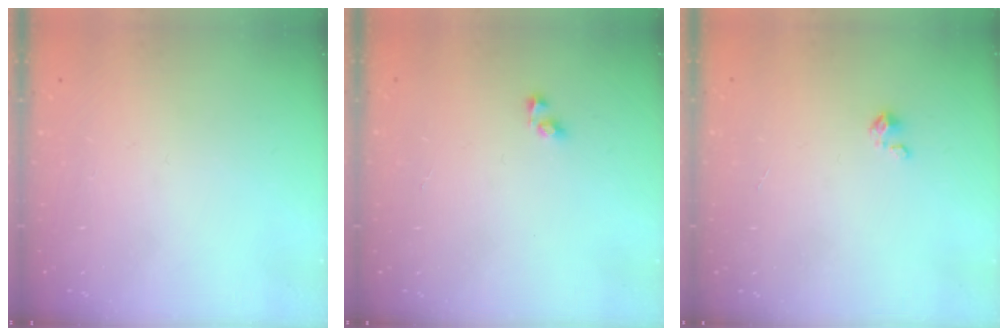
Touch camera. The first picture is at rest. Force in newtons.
{"total": 2.9, "press": 2.9, "slide": 0.2}
{"total": 0.0}